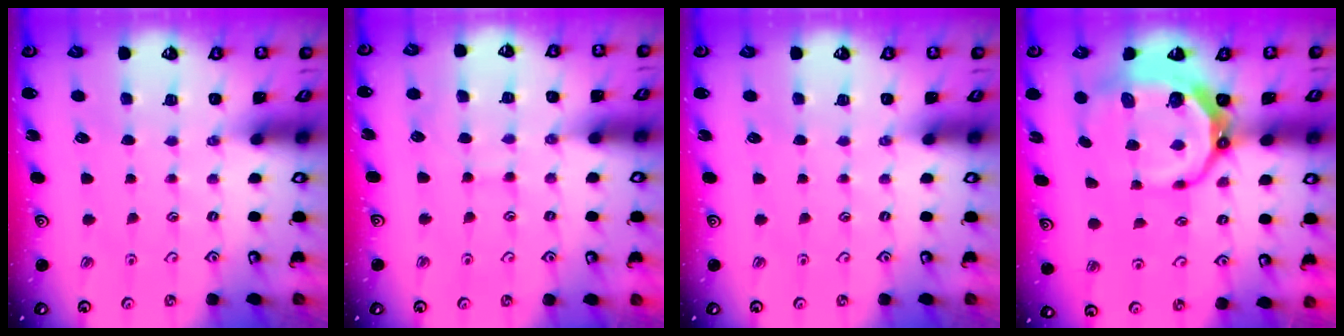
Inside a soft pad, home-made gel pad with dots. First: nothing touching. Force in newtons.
{"total": 6.1, "press": 6.1, "slide": 0.6}
{"total": 0.0}
{"total": 11.0, "press": 10.1, "slide": 4.2}